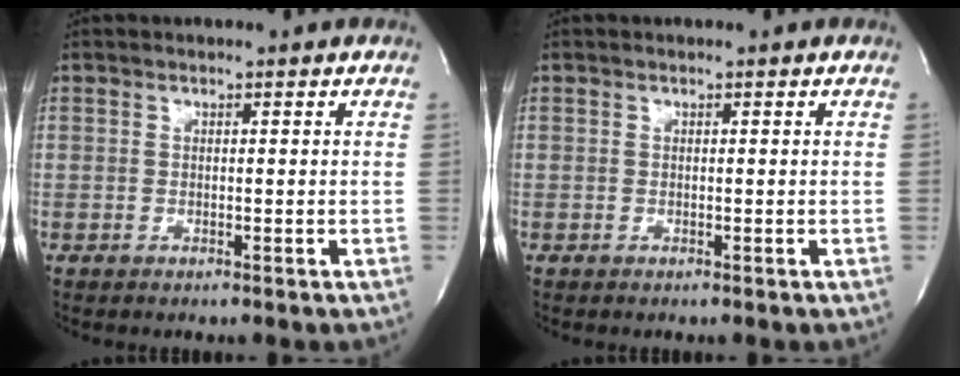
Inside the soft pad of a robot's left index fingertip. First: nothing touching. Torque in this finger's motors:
{"motor_torque": [0.00, 0.00, 0.00, 0.00]}